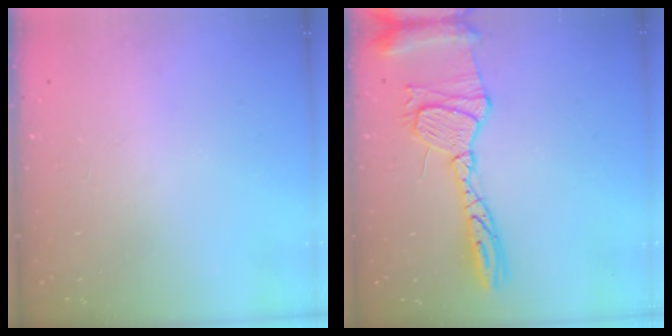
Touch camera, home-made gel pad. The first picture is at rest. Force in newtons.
{"total": 17.8, "press": 17.7, "slide": 1.5}